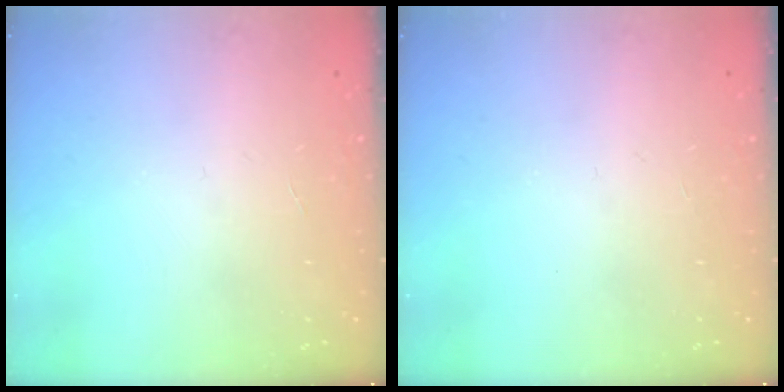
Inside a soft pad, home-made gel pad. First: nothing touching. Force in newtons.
{"total": 0.0}